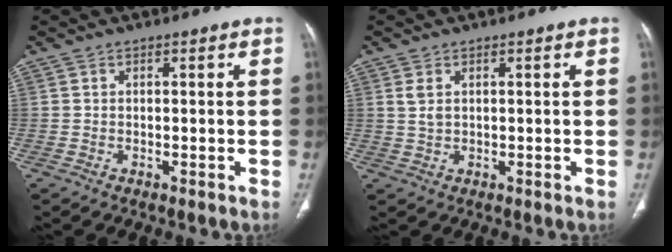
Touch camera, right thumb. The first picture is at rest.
{"total": 2.5, "force": [0.9, 1.5, 1.8], "torque": [-0.037, 0.000, 0.026]}